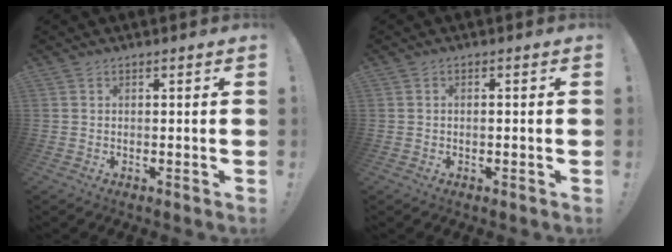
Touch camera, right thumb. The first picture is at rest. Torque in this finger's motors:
{"motor_torque": [-0.29, -0.40, -0.27, 0.26, 0.02]}